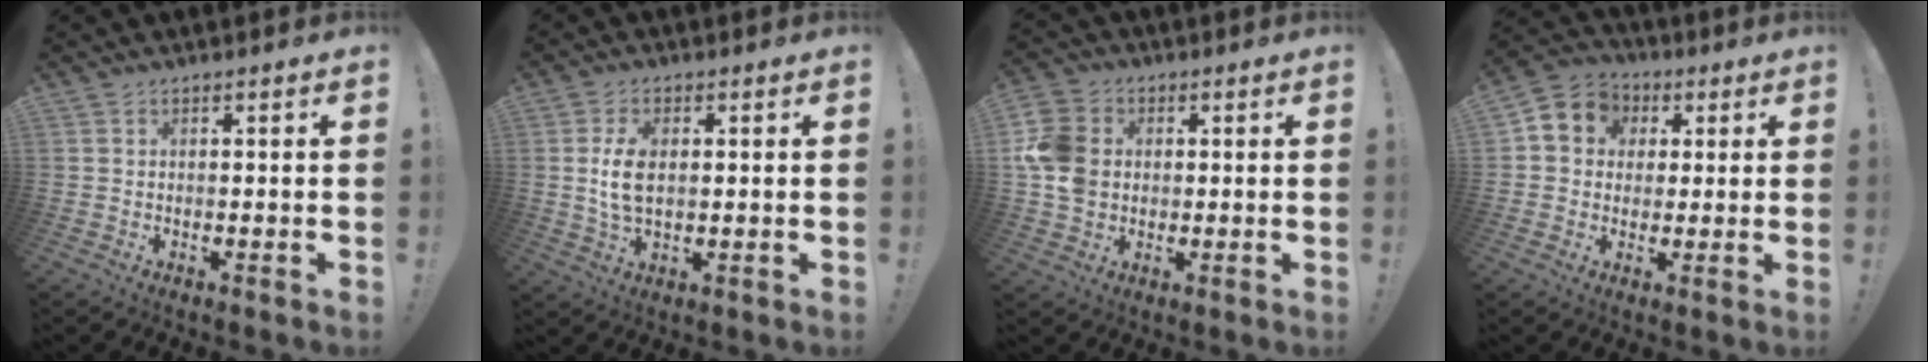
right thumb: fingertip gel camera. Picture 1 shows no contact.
{"total": 7.5, "force": [0.6, 4.3, 6.1], "torque": [-0.114, -0.002, 0.008]}
{"total": 12.6, "force": [0.8, 10.4, 7.0], "torque": [-0.148, 0.008, 0.017]}
{"total": 7.6, "force": [1.3, 7.0, 2.7], "torque": [-0.043, 0.004, 0.032]}